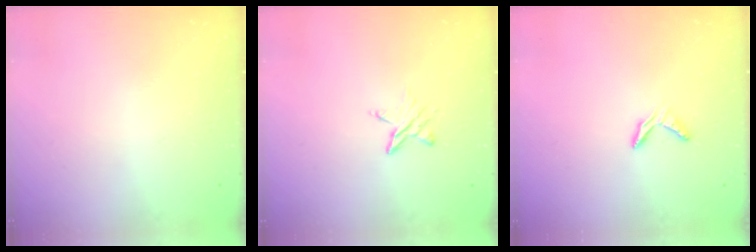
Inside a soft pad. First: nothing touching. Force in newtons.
{"total": 4.8, "press": 4.8, "slide": 0.5}
{"total": 4.2, "press": 4.2, "slide": 0.3}